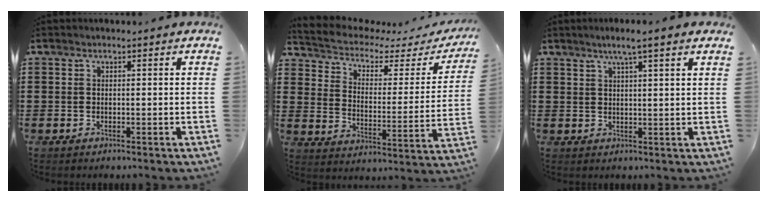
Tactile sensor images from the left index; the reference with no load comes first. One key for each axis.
{"total": 3.1, "fx": 2.2, "fy": 1.5, "fz": 1.6, "tx": -0.048, "ty": -0.023, "tz": 0.027}
{"total": 3.6, "fx": 2.6, "fy": -0.4, "fz": 2.4, "tx": -0.053, "ty": 0.001, "tz": 0.045}